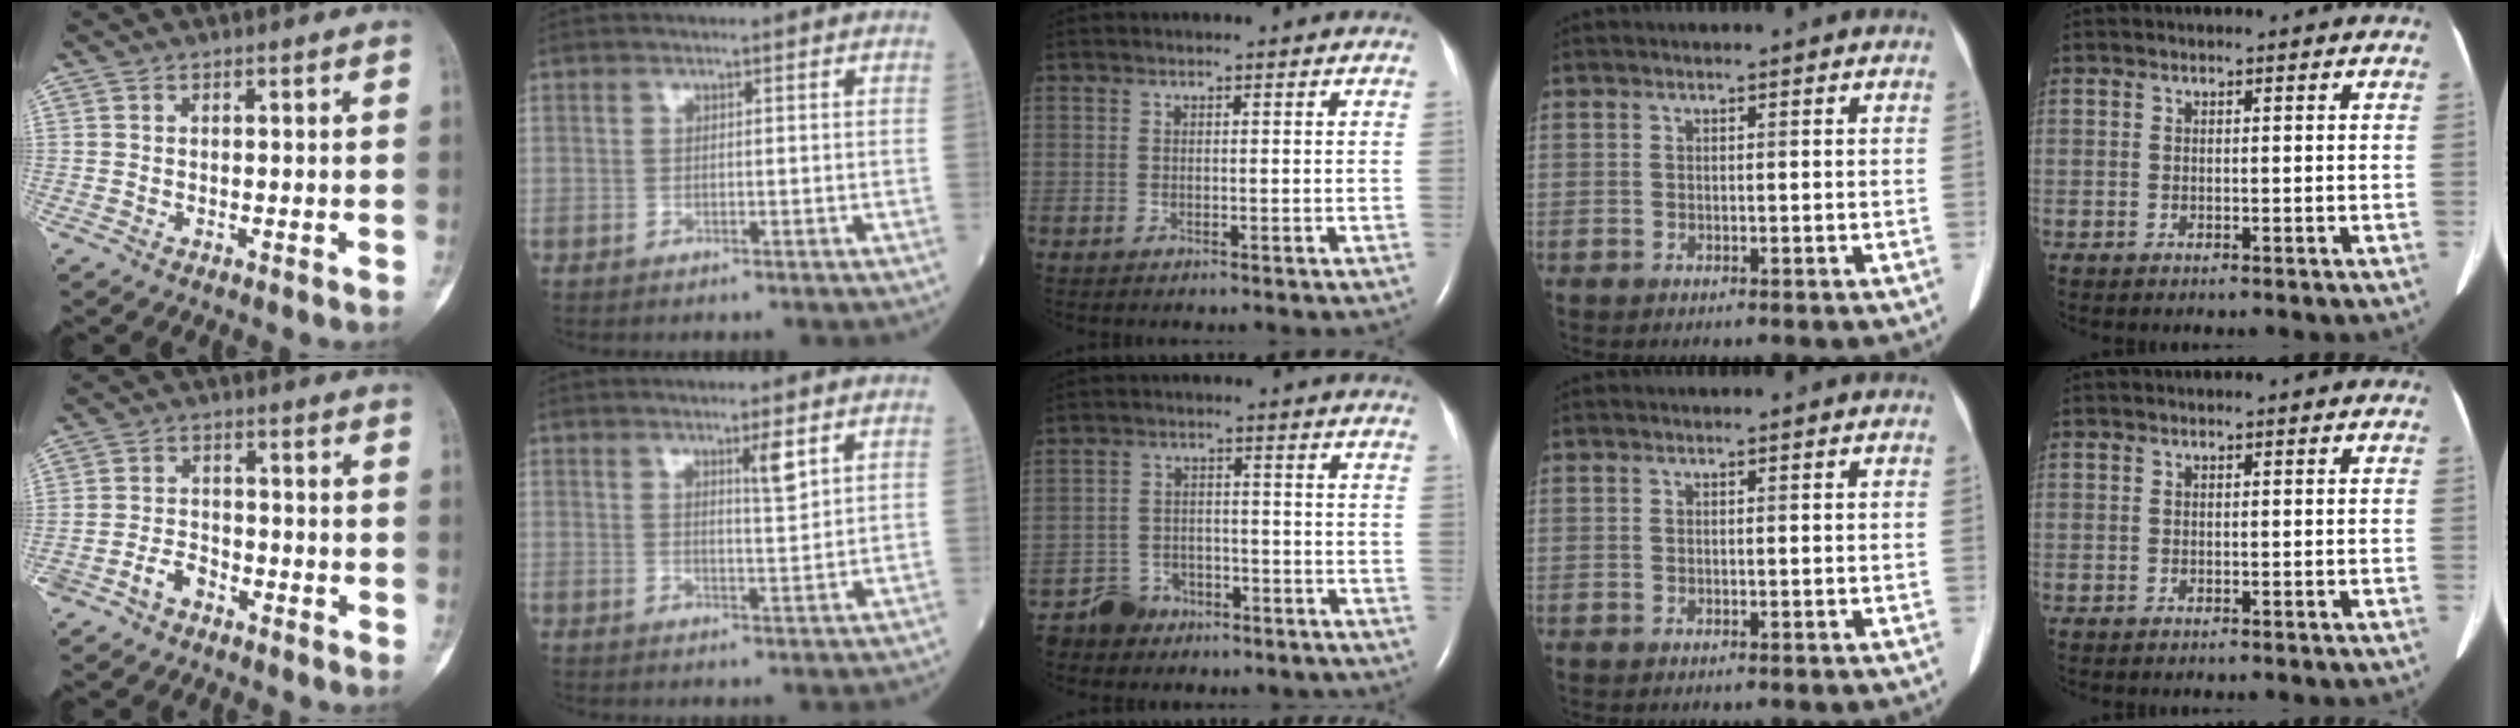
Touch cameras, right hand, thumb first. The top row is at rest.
{"thumb": {"total": 4.8, "force": [-3.0, 3.2, 2.0], "torque": [-0.027, 0.030, -0.051]}, "index": {"total": 3.2, "force": [1.8, 0.1, 2.6], "torque": [-0.046, -0.003, 0.030]}, "middle": {"total": 8.0, "force": [-6.4, 4.7, 0.9], "torque": [-0.011, 0.017, -0.094]}}